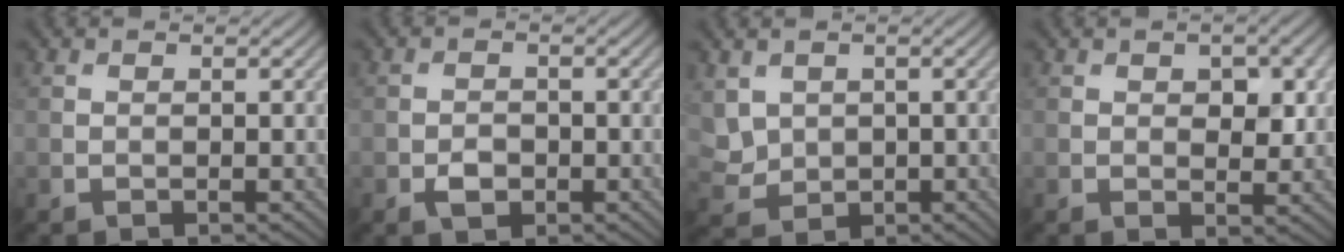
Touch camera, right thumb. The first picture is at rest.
{"total": 2.2, "force": [-1.0, 1.5, 1.3], "torque": [-0.023, -0.002, -0.020]}
{"total": 4.4, "force": [1.2, 3.6, 2.2], "torque": [-0.065, -0.007, 0.024]}
{"total": 3.8, "force": [1.1, 2.2, 2.9], "torque": [-0.046, -0.005, 0.019]}